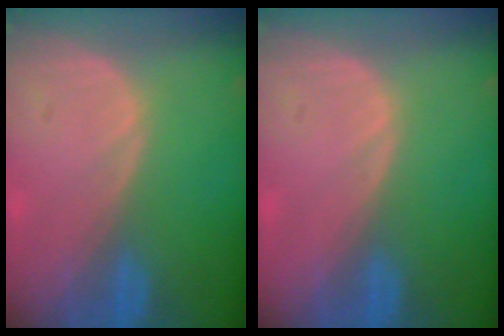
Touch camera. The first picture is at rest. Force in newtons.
{"total": 0.0}